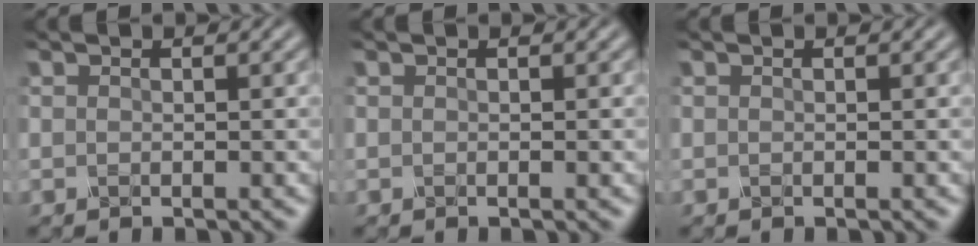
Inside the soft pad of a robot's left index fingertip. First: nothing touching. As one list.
[{"total": 0.0}, {"total": 0.0}]